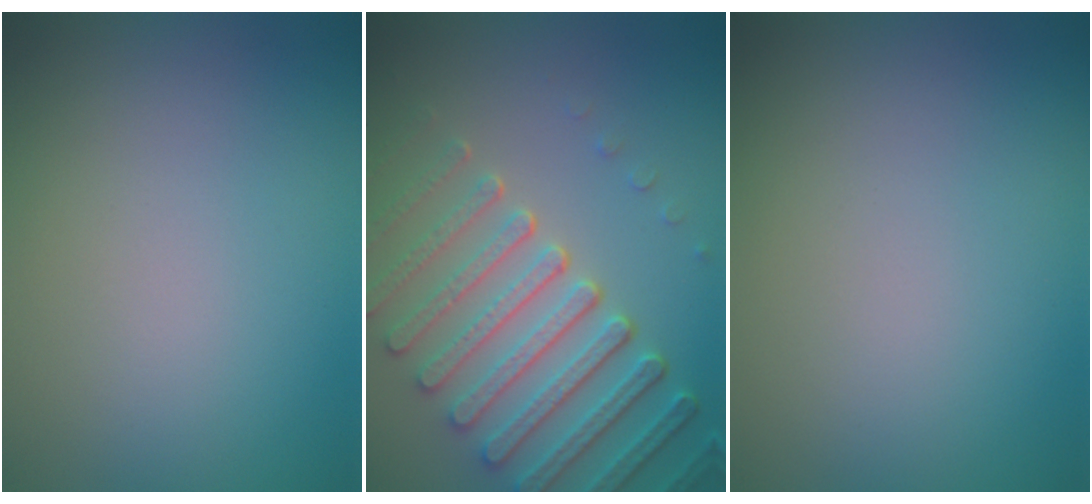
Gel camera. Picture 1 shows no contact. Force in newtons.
{"total": 7.1, "press": 5.4, "slide": 4.5}
{"total": 0.0}